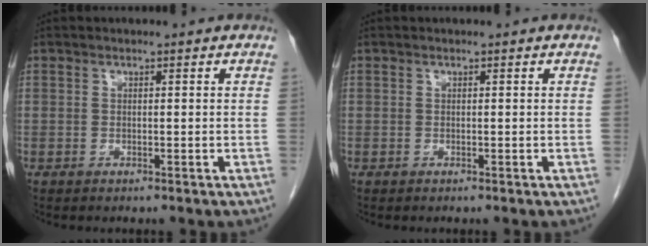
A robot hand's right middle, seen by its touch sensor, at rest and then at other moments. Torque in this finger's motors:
{"motor_torque": [0.43, -0.16, 0.09, 0.01]}